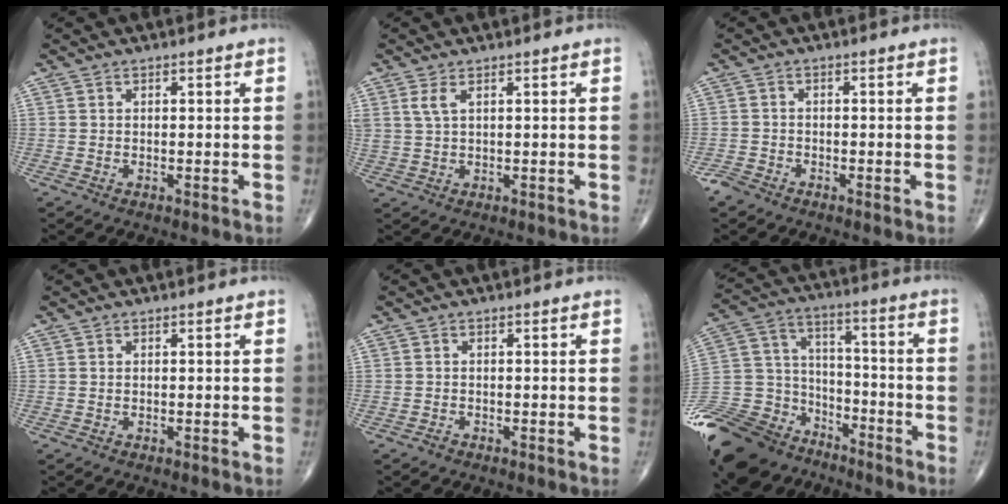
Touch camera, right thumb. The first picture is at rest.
{"total": 2.6, "force": [1.3, 1.0, 2.0], "torque": [-0.050, 0.002, 0.035]}
{"total": 2.1, "force": [-1.8, 1.0, 0.7], "torque": [-0.018, -0.001, -0.037]}
{"total": 0.0}
{"total": 0.7, "force": [-0.5, 0.4, 0.2], "torque": [-0.004, 0.000, -0.013]}
{"total": 27.7, "force": [-19.0, 16.6, 11.3], "torque": [-0.300, 0.055, -0.329]}